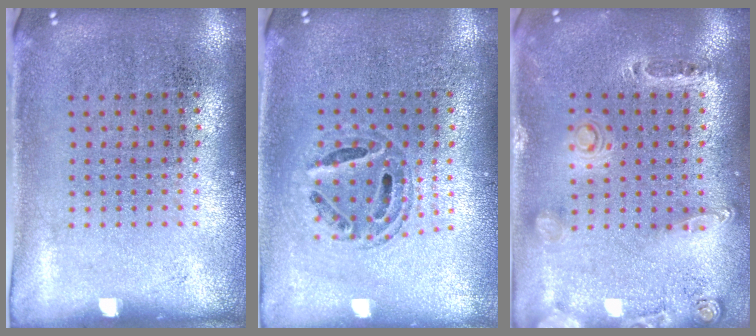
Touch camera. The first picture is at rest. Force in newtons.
{"total": 0.6, "press": 0.6, "slide": 0.2}
{"total": 0.6, "press": 0.6, "slide": 0.3}